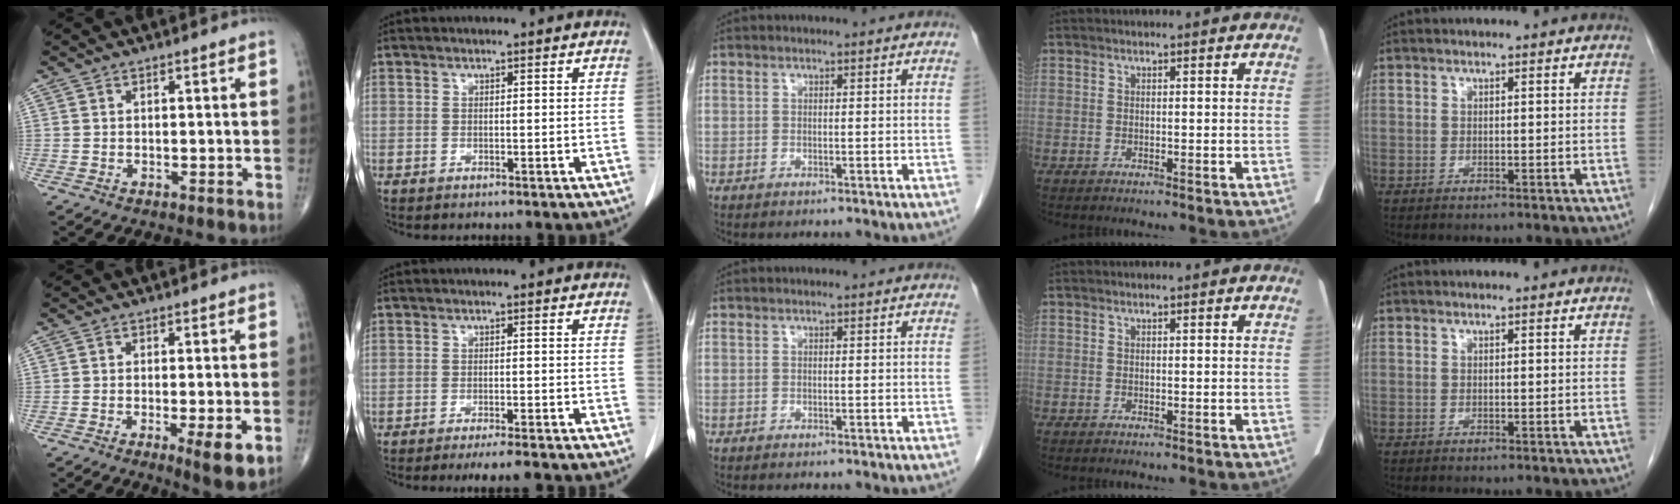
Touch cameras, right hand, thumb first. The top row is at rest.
{"thumb": {"total": 6.1, "force": [-1.9, 1.2, 5.7], "torque": [-0.085, -0.014, -0.029]}, "index": {"total": 6.4, "force": [-5.7, -0.2, 2.9], "torque": [-0.023, -0.012, -0.081]}}